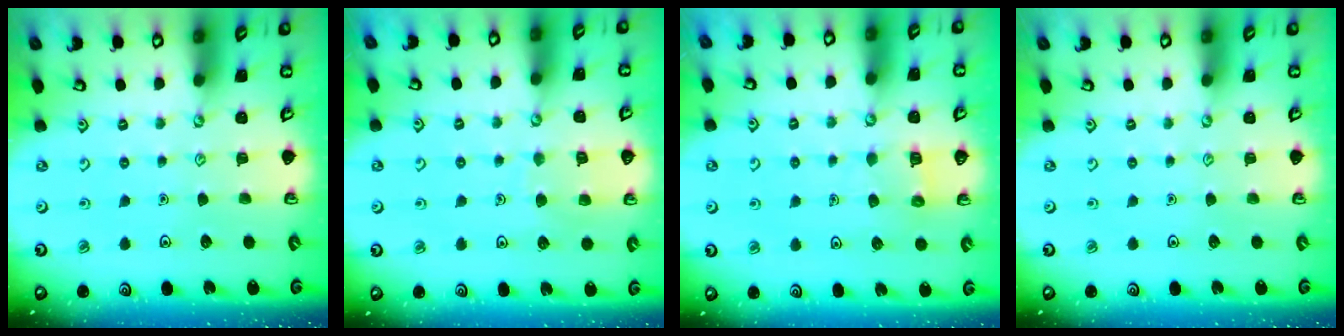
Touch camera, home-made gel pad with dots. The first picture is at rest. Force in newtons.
{"total": 7.0, "press": 7.0, "slide": 0.5}
{"total": 5.5, "press": 5.5, "slide": 0.6}
{"total": 0.0}